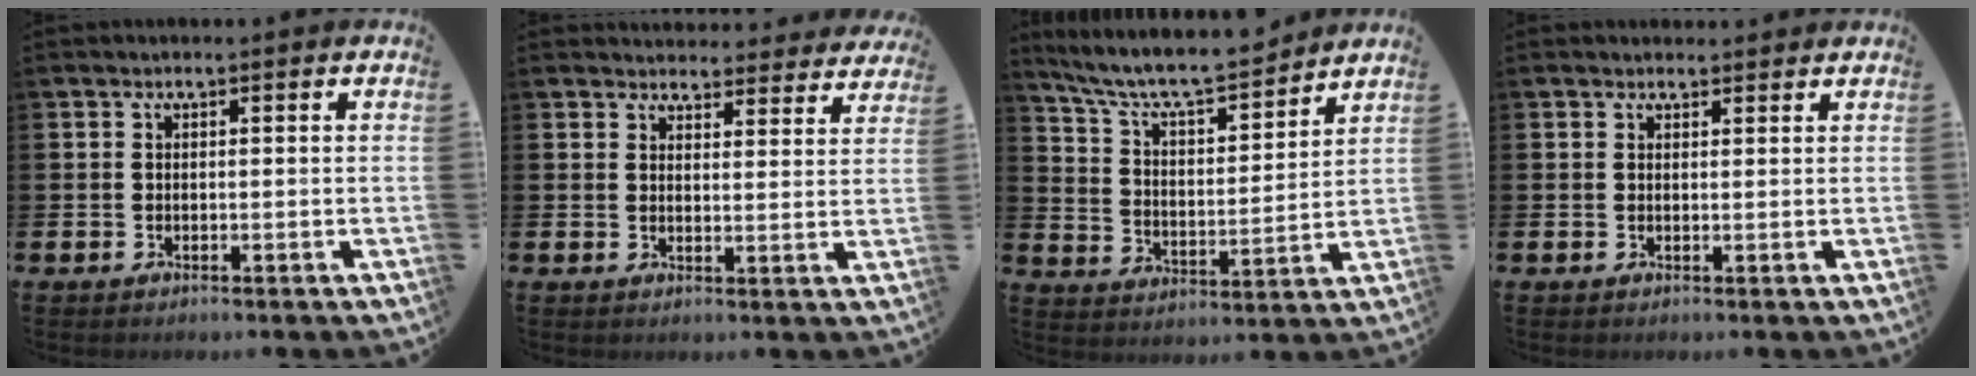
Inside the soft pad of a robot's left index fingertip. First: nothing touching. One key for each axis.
{"total": 4.1, "fx": 3.9, "fy": 1.0, "fz": 0.0, "tx": 0.002, "ty": -0.026, "tz": 0.069}
{"total": 8.1, "fx": 7.6, "fy": 1.1, "fz": 2.5, "tx": -0.086, "ty": -0.057, "tz": 0.132}
{"total": 1.1, "fx": 1.0, "fy": 0.4, "fz": 0.1, "tx": 0.007, "ty": 0.000, "tz": 0.017}